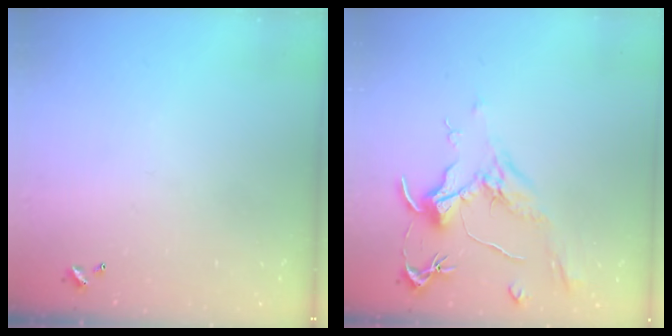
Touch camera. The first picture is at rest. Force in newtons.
{"total": 2.1, "press": 2.0, "slide": 0.8}